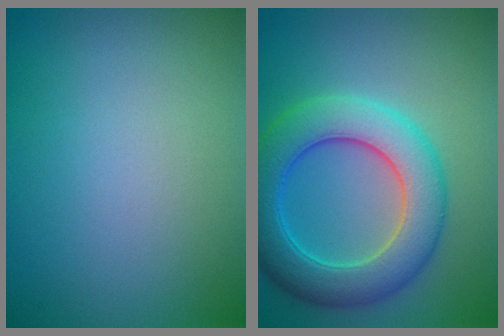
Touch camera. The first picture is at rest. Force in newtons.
{"total": 7.6, "press": 7.5, "slide": 0.4}